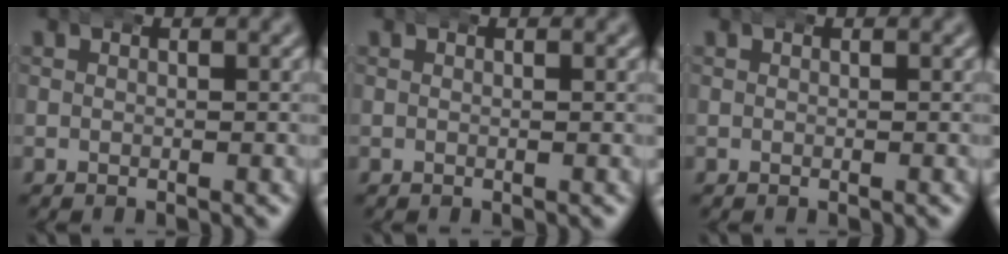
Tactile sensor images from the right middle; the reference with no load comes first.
{"total": 0.0}
{"total": 0.0}